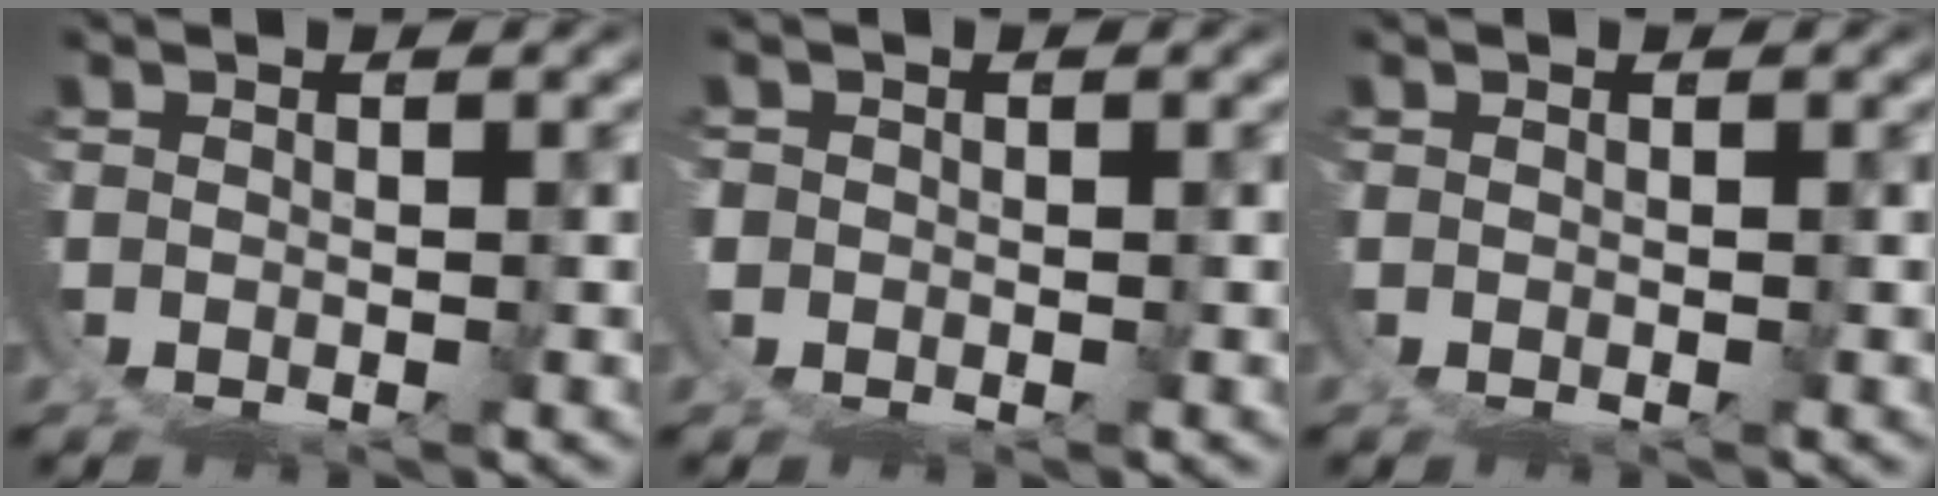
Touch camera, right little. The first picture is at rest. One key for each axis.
{"total": 0.9, "fx": -0.3, "fy": 0.8, "fz": 0.2, "tx": -0.012, "ty": -0.011, "tz": -0.001}
{"total": 0.0}